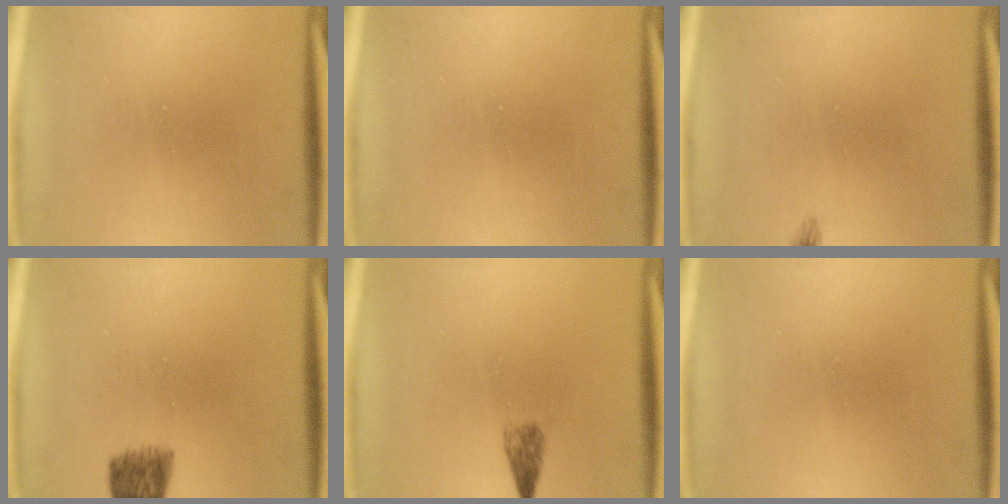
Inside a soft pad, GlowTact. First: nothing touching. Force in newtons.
{"total": 0.0}
{"total": 0.9}
{"total": 5.5}
{"total": 1.4}
{"total": 0.0}